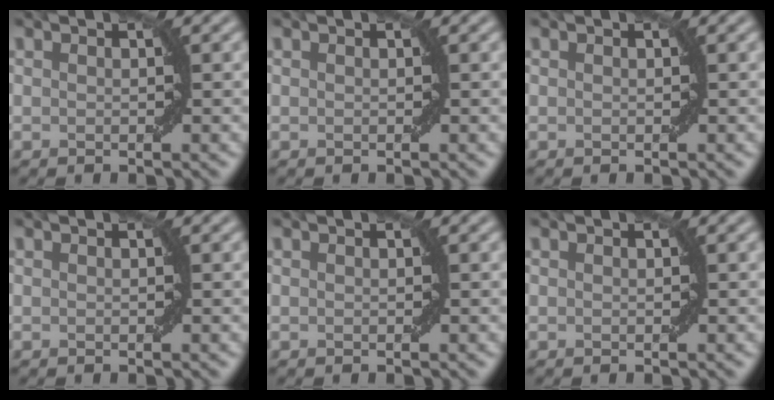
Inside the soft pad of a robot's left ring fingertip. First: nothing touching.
{"total": 0.0}
{"total": 0.0}
{"total": 0.0}
{"total": 0.0}
{"total": 0.0}